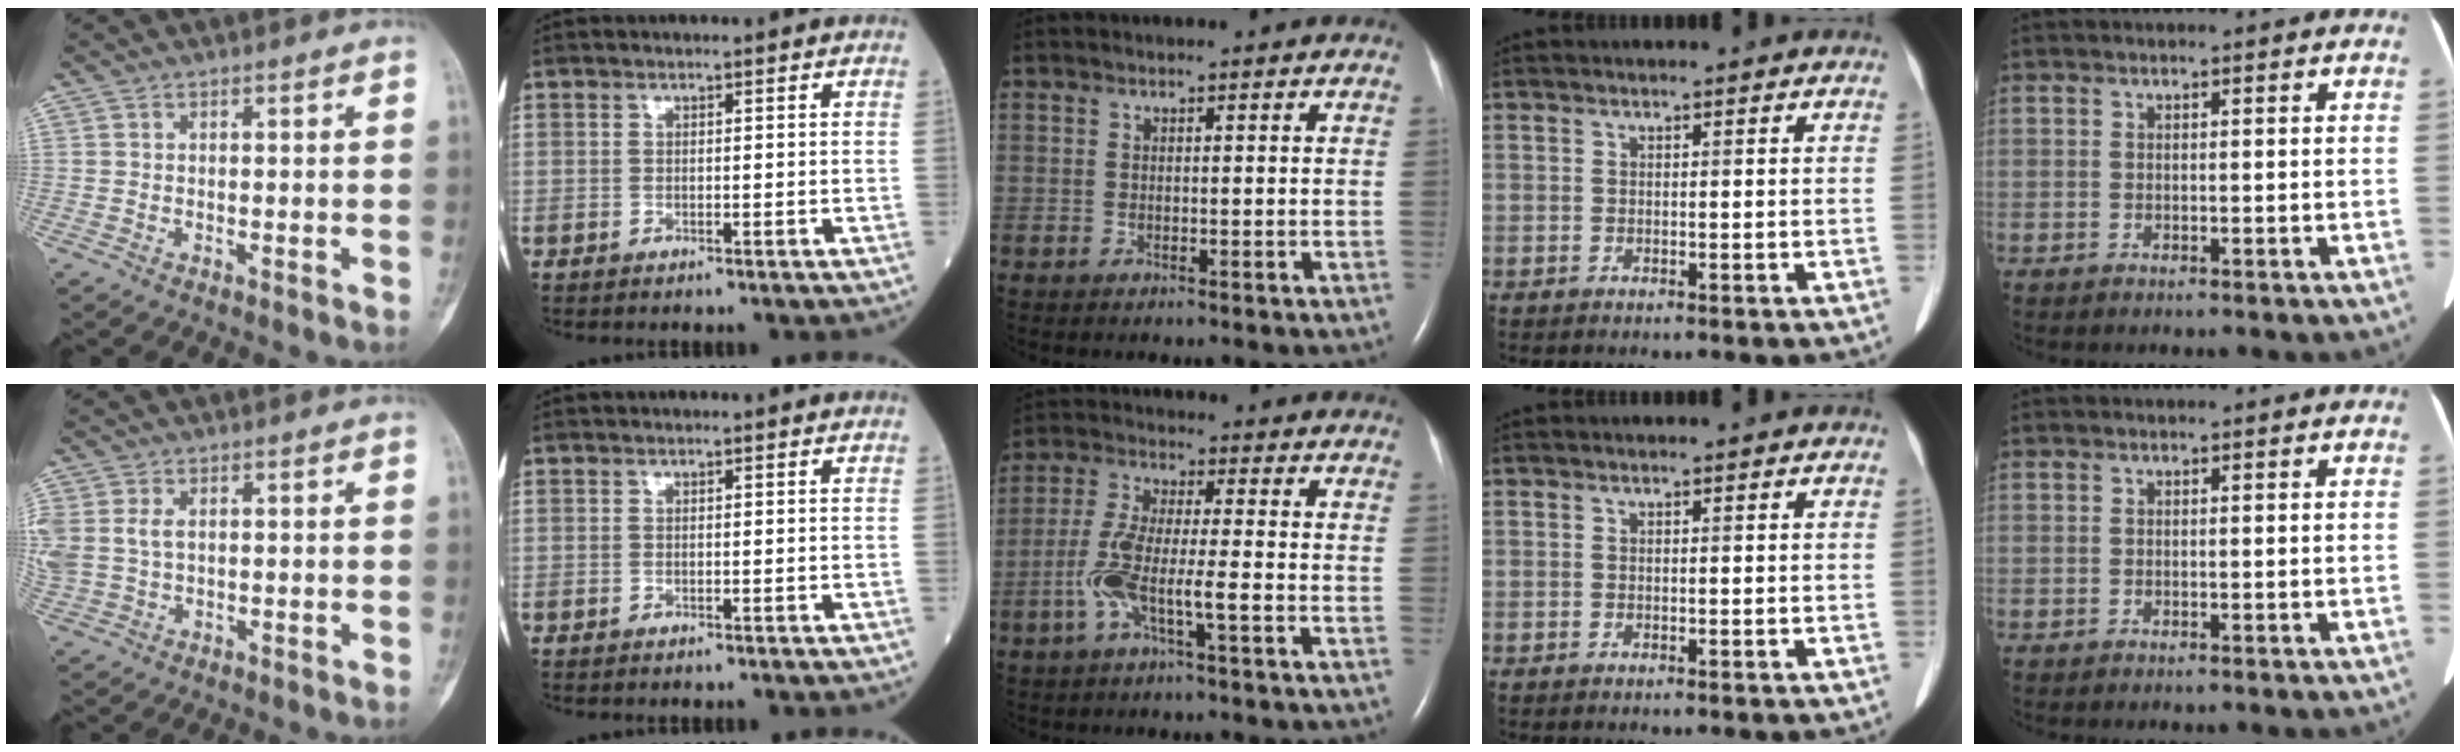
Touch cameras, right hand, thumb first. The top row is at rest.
{"thumb": {"total": 7.3, "force": [0.9, 5.1, 5.1], "torque": [-0.142, 0.007, 0.027]}, "middle": {"total": 7.6, "force": [-2.7, 0.6, 7.0], "torque": [-0.150, 0.007, -0.057]}}